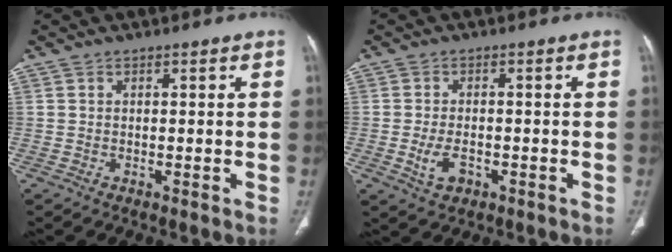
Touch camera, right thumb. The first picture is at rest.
{"total": 4.4, "force": [-1.4, 2.6, 3.2], "torque": [-0.062, 0.005, -0.019]}